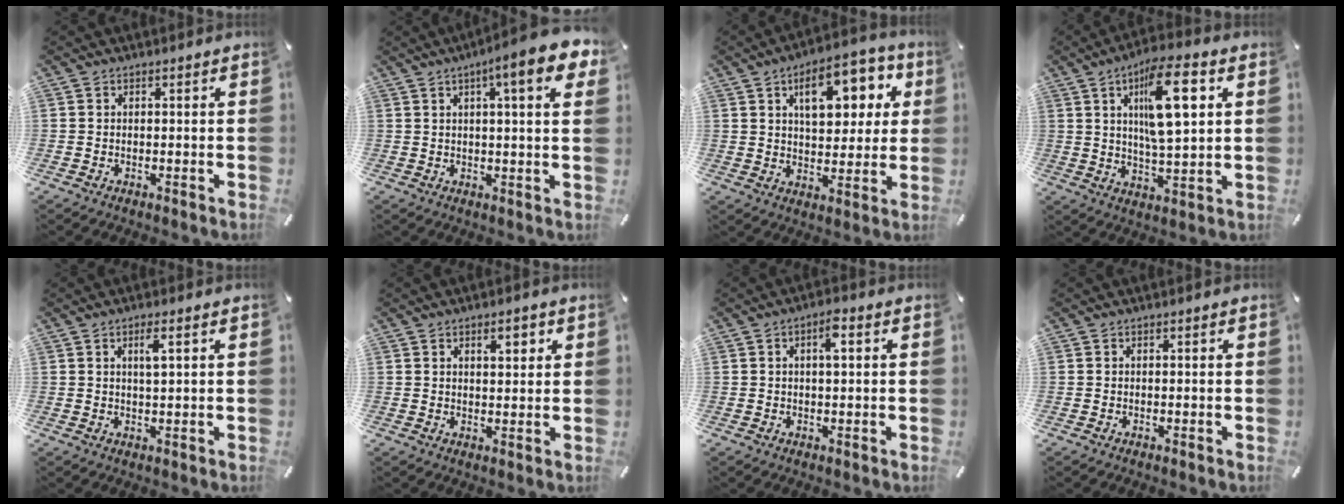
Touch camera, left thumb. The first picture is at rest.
{"total": 11.0, "force": [5.1, 1.9, 9.6], "torque": [-0.137, -0.024, 0.077]}
{"total": 15.4, "force": [6.3, 8.5, 11.1], "torque": [-0.147, -0.014, 0.102]}
{"total": 15.3, "force": [5.4, 4.9, 13.4], "torque": [-0.216, -0.010, 0.081]}
{"total": 3.4, "force": [1.3, 0.5, 3.1], "torque": [-0.056, -0.002, 0.018]}
{"total": 4.2, "force": [2.1, 1.8, 3.2], "torque": [-0.044, -0.004, 0.029]}
{"total": 3.8, "force": [1.1, 1.4, 3.3], "torque": [-0.045, -0.001, 0.011]}
{"total": 0.0}